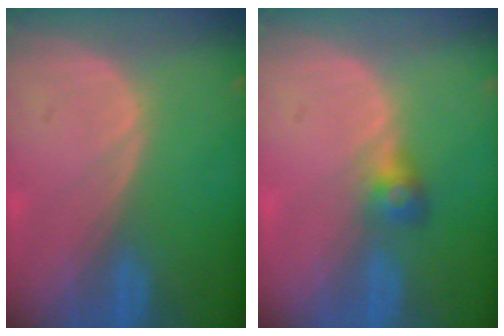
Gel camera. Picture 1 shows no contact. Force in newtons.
{"total": 2.7, "press": 2.6, "slide": 0.8}